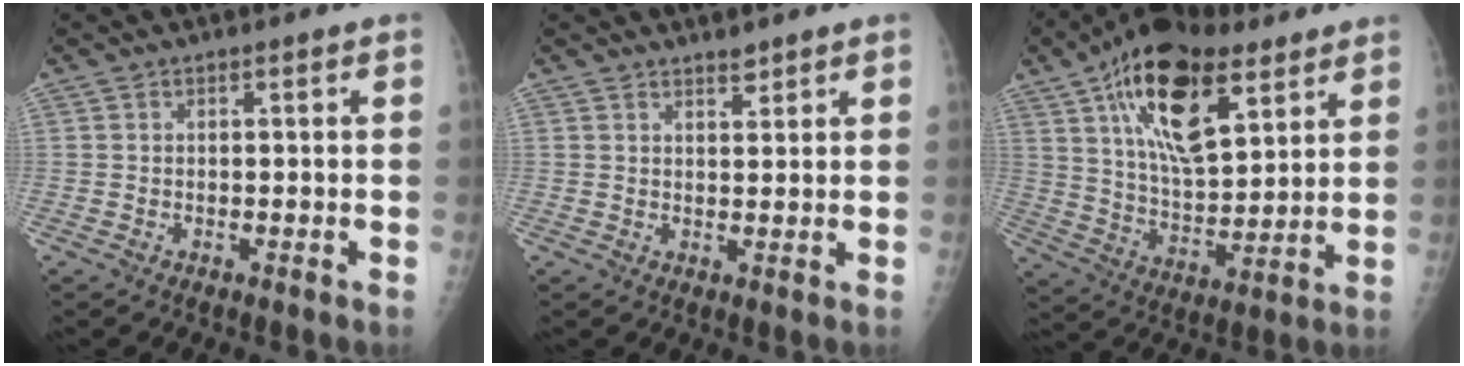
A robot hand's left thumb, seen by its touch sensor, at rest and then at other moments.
{"total": 2.0, "force": [1.8, 0.6, 0.6], "torque": [0.000, -0.015, 0.029]}
{"total": 21.3, "force": [11.0, 9.6, 15.5], "torque": [-0.238, -0.039, 0.191]}